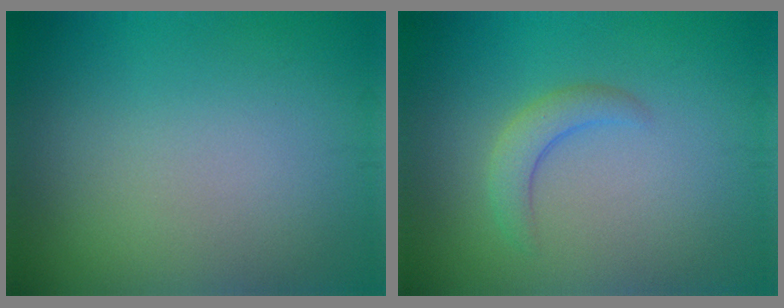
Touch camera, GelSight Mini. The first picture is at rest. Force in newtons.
{"total": 2.1, "press": 2.1, "slide": 0.3}